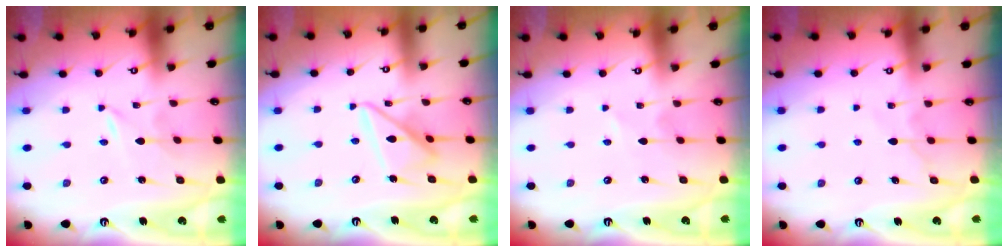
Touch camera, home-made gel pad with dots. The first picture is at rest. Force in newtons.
{"total": 13.4, "press": 13.4, "slide": 1.2}
{"total": 0.8, "press": 0.8, "slide": 0.2}
{"total": 6.9, "press": 6.8, "slide": 0.9}